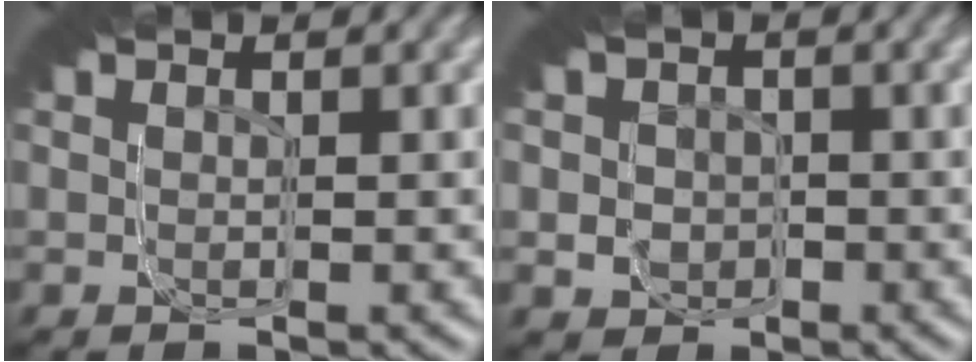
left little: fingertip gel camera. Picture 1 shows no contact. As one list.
[{"total": 5.9, "force": [-0.5, 5.4, 2.3], "torque": [-0.038, -0.024, -0.007]}]